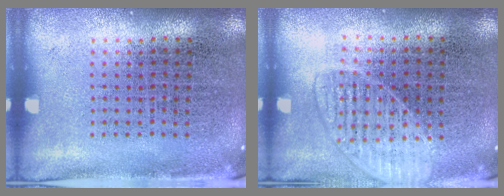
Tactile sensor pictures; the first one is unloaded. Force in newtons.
{"total": 1.5, "press": 1.4, "slide": 0.5}